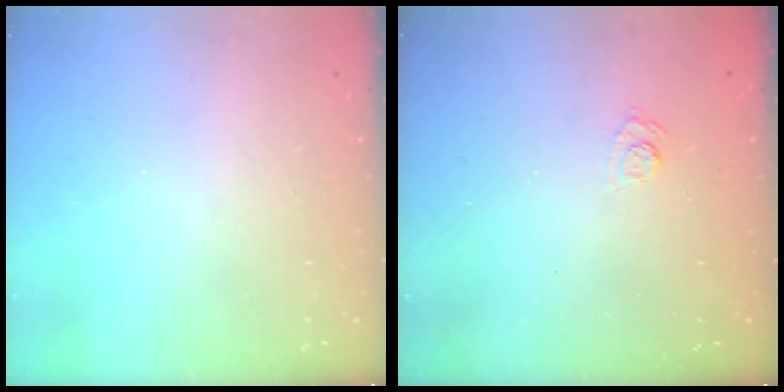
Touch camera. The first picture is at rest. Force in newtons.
{"total": 2.8, "press": 2.3, "slide": 1.6}